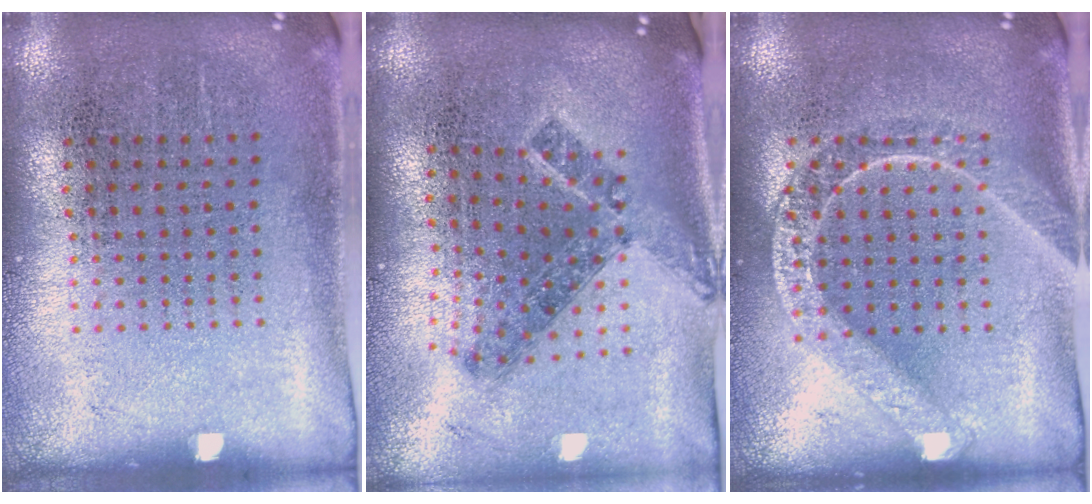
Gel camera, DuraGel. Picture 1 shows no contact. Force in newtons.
{"total": 1.0, "press": 0.9, "slide": 0.6}
{"total": 1.6, "press": 1.5, "slide": 0.4}